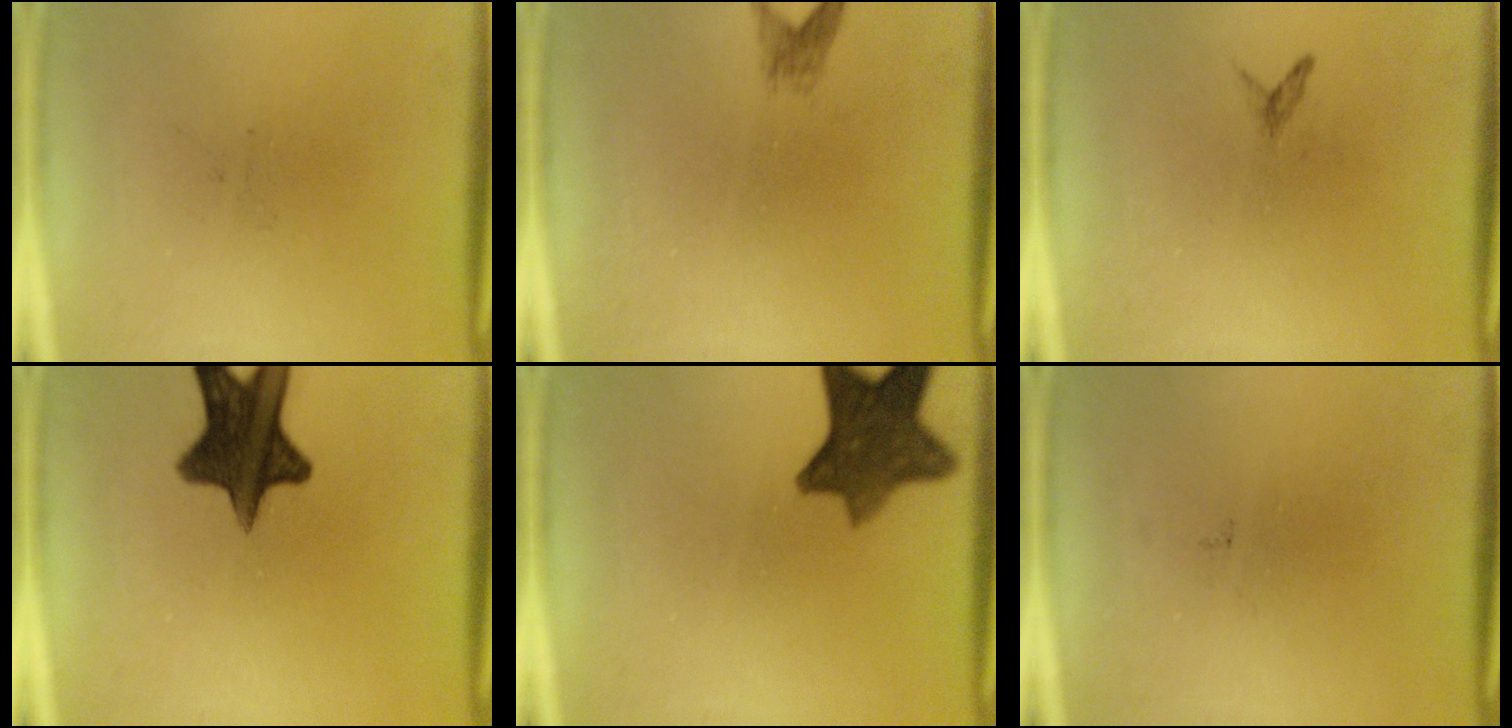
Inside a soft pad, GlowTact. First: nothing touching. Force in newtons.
{"total": 1.5}
{"total": 0.7}
{"total": 12.8}
{"total": 10.3}
{"total": 0.0}